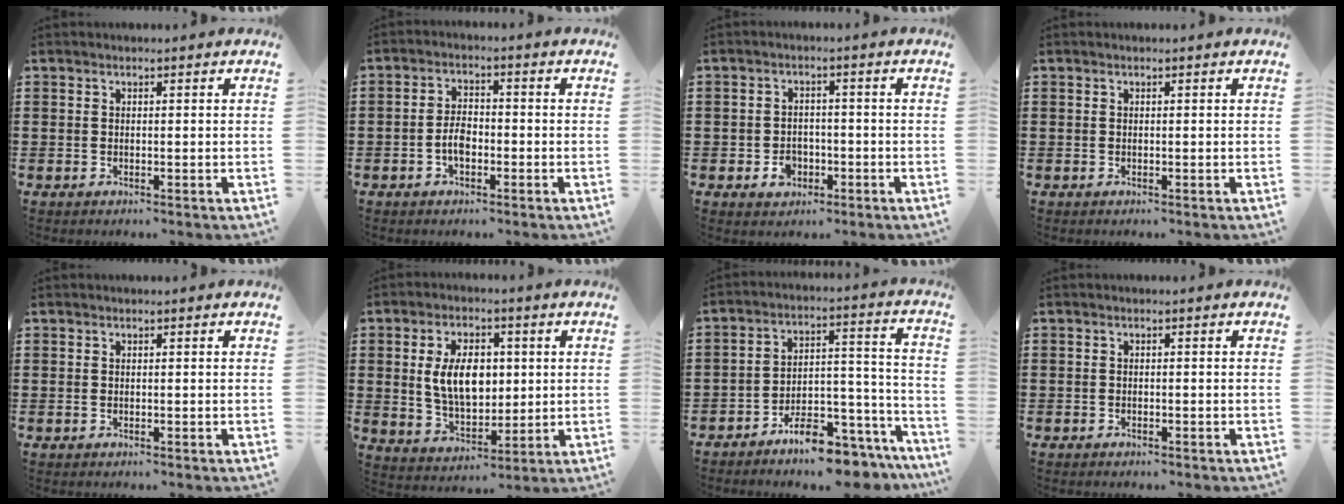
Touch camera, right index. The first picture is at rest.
{"total": 3.8, "force": [-1.3, 1.9, 3.0], "torque": [-0.070, 0.001, -0.028]}
{"total": 3.5, "force": [-1.6, 2.6, 1.8], "torque": [-0.037, 0.004, -0.030]}
{"total": 0.0}
{"total": 0.0}
{"total": 8.8, "force": [1.2, 5.4, 6.9], "torque": [-0.140, 0.005, 0.016]}
{"total": 8.7, "force": [-8.1, 1.6, 2.6], "torque": [-0.029, 0.031, -0.150]}
{"total": 0.8, "force": [-0.8, 0.1, 0.0], "torque": [-0.003, 0.000, -0.017]}